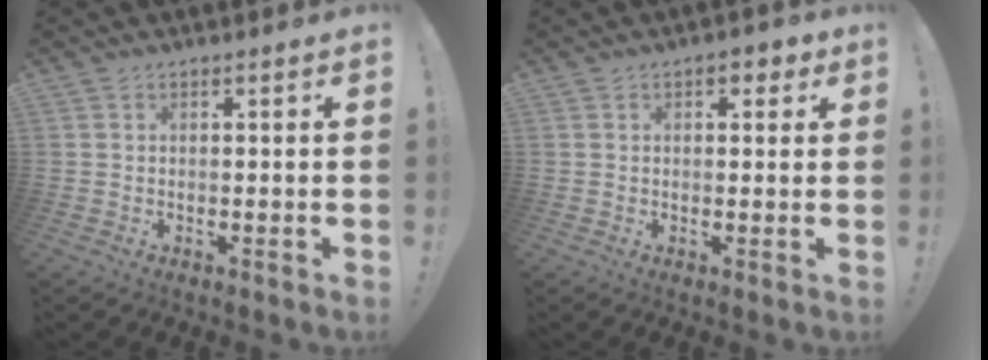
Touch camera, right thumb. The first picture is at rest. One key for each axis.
{"total": 3.2, "fx": 1.2, "fy": 2.0, "fz": 2.1, "tx": -0.013, "ty": -0.002, "tz": 0.016}